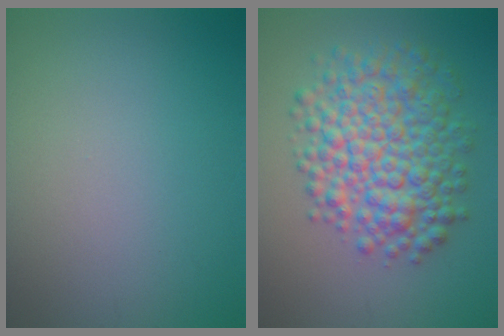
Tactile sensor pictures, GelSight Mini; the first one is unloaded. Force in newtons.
{"total": 8.0, "press": 8.0, "slide": 0.2}